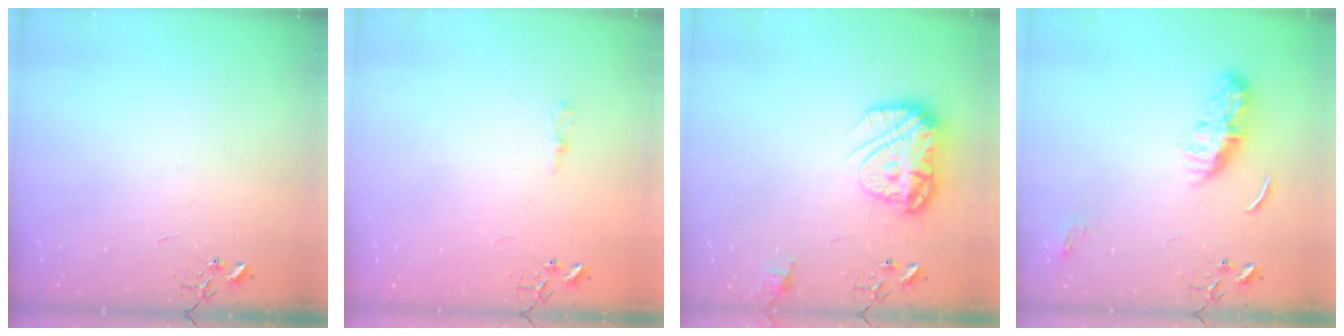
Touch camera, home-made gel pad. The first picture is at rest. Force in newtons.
{"total": 3.6, "press": 3.6, "slide": 0.4}
{"total": 15.6, "press": 15.5, "slide": 1.6}
{"total": 8.9, "press": 8.9, "slide": 0.1}